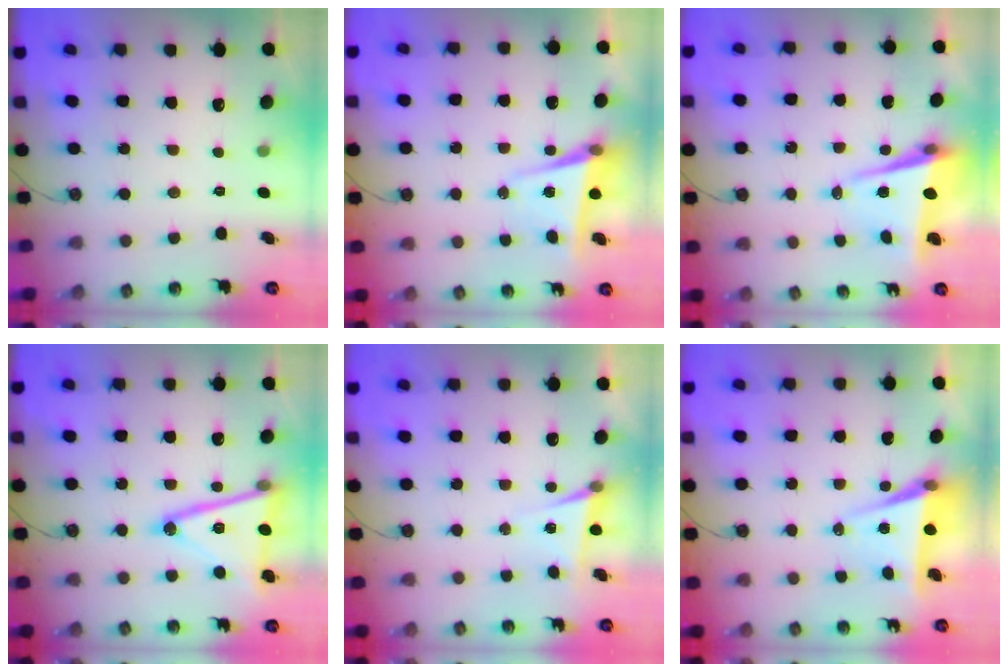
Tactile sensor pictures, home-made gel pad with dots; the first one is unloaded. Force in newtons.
{"total": 5.7, "press": 5.1, "slide": 2.6}
{"total": 6.6, "press": 6.4, "slide": 1.5}
{"total": 21.0, "press": 20.7, "slide": 3.5}
{"total": 4.4, "press": 3.4, "slide": 2.9}
{"total": 6.0, "press": 4.2, "slide": 4.3}